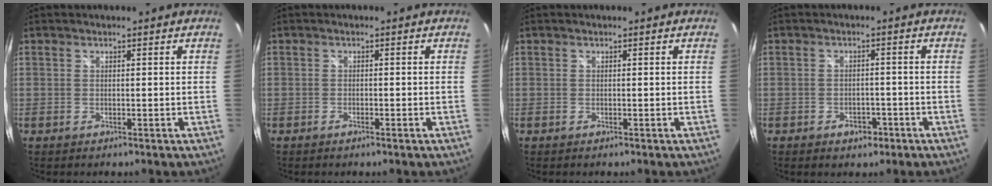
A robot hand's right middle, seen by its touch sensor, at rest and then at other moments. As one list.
[{"total": 0.9, "force": [-0.7, 0.0, 0.5], "torque": [-0.009, -0.001, -0.014]}, {"total": 0.0}, {"total": 3.5, "force": [-2.1, 2.4, 1.5], "torque": [-0.031, 0.002, -0.024]}]